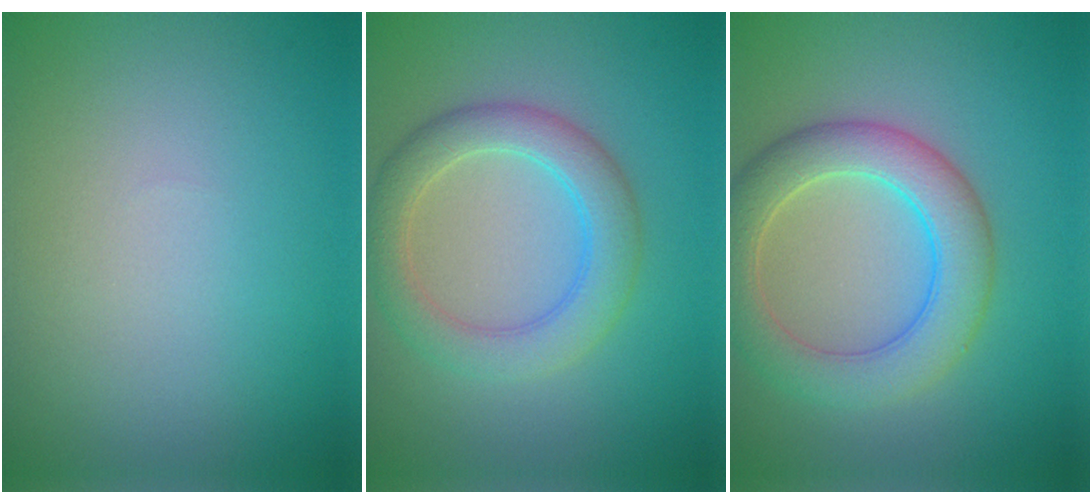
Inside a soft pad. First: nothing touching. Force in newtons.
{"total": 4.5, "press": 4.5, "slide": 0.1}
{"total": 5.9, "press": 5.9, "slide": 0.2}